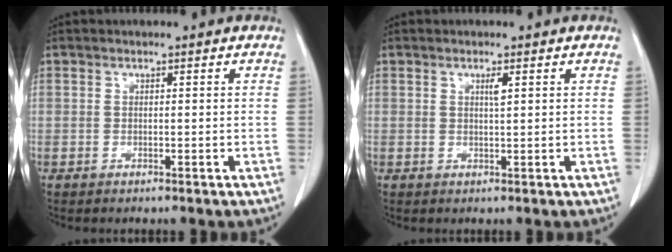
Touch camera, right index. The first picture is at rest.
{"total": 1.2, "force": [0.5, 0.0, 1.1], "torque": [-0.021, -0.002, 0.008]}